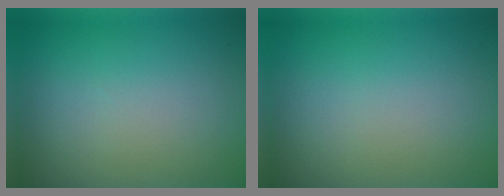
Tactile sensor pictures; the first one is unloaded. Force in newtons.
{"total": 0.0}